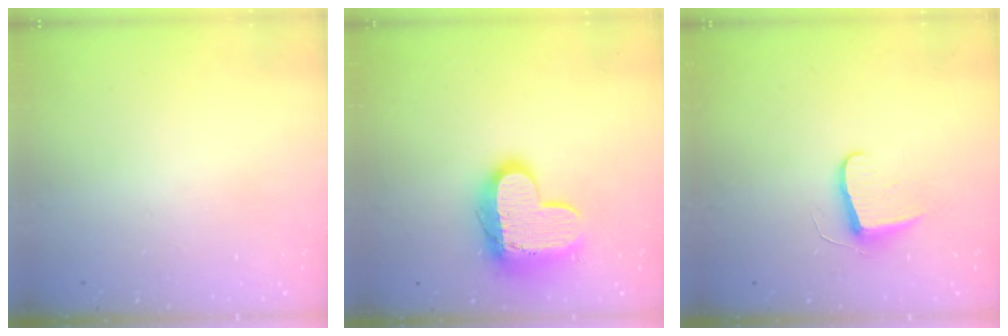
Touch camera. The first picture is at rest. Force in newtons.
{"total": 14.3, "press": 14.3, "slide": 1.2}
{"total": 7.1, "press": 7.1, "slide": 0.7}